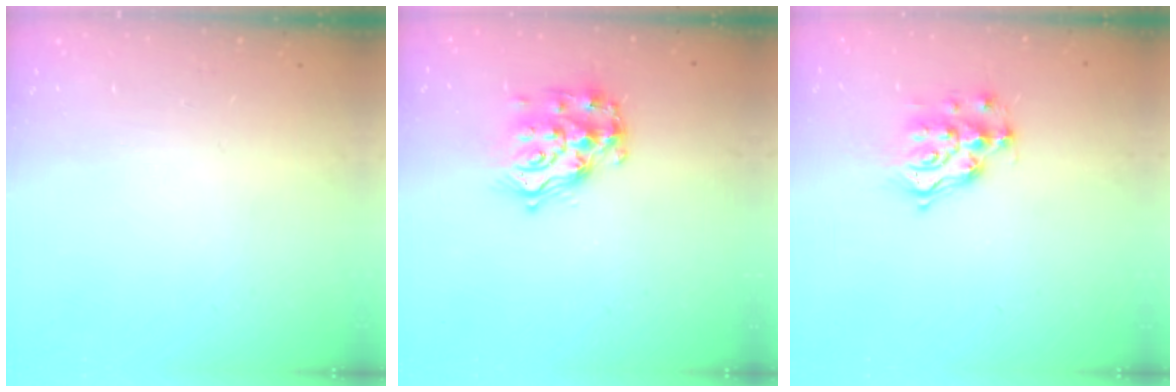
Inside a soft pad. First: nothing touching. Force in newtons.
{"total": 13.8, "press": 13.7, "slide": 0.9}
{"total": 11.6, "press": 11.6, "slide": 0.7}